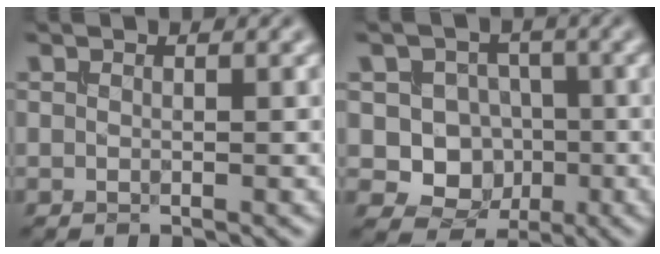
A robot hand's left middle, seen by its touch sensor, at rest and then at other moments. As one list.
[{"total": 6.3, "force": [-0.8, 5.8, 2.4], "torque": [-0.026, 0.009, -0.034]}]